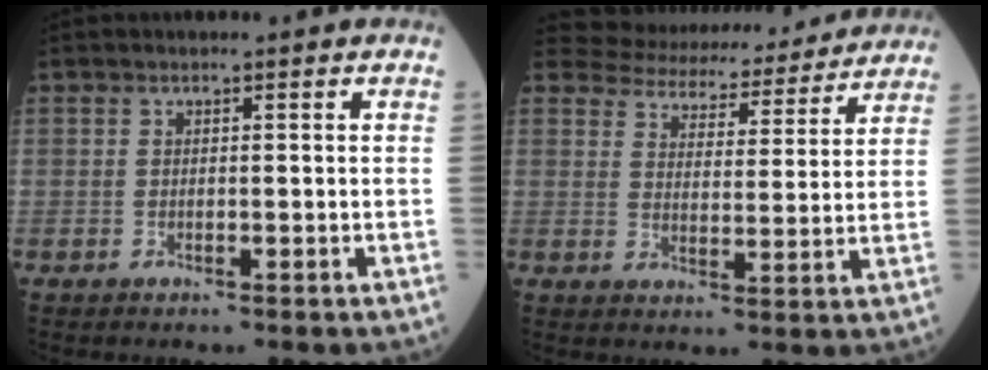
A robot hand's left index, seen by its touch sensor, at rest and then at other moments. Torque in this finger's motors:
{"motor_torque": [-1.15, -0.76, -0.45, -0.10]}